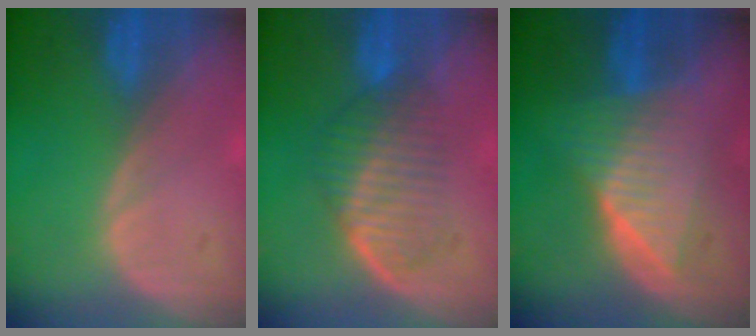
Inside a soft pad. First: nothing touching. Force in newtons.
{"total": 5.9, "press": 5.8, "slide": 1.4}
{"total": 7.2, "press": 7.2, "slide": 0.2}